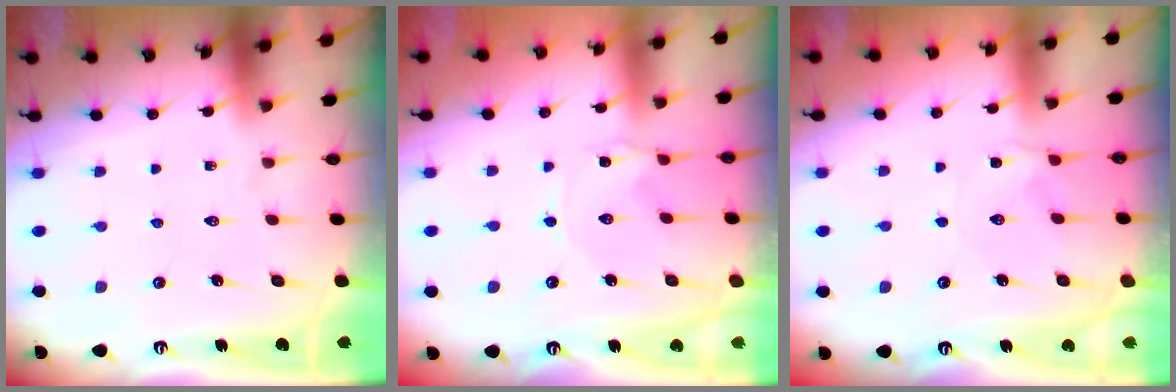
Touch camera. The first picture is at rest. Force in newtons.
{"total": 1.1, "press": 1.1, "slide": 0.2}
{"total": 2.8, "press": 2.8, "slide": 0.4}